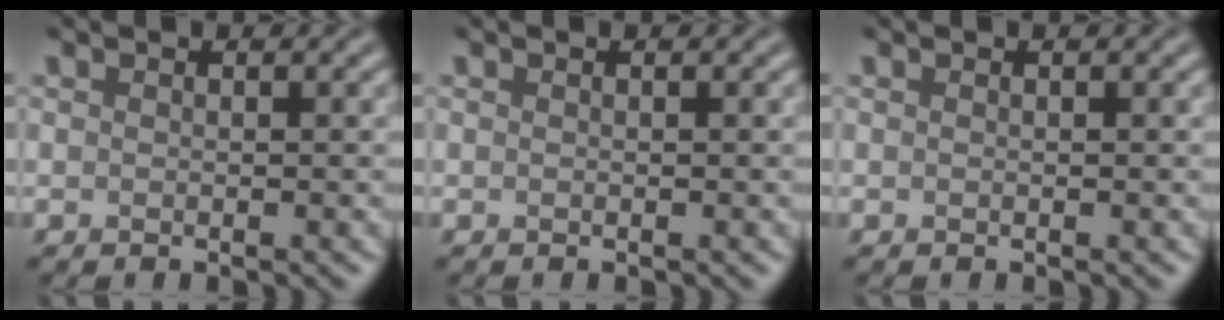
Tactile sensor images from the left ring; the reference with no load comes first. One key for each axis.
{"total": 0.0}
{"total": 0.0}